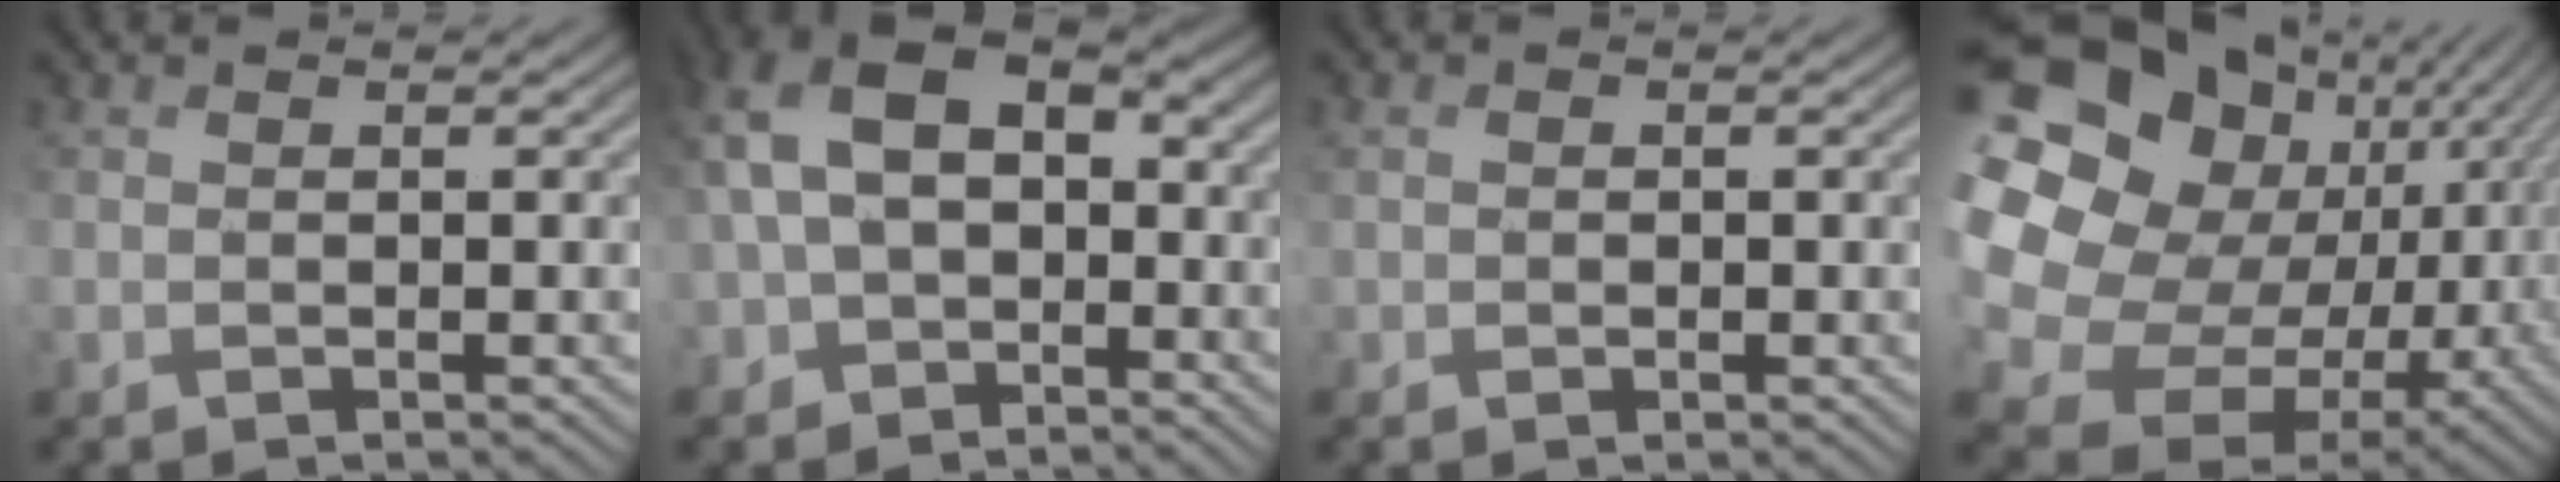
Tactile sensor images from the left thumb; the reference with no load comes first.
{"total": 10.9, "force": [-1.4, 7.7, 7.5], "torque": [-0.173, -0.004, -0.033]}
{"total": 1.5, "force": [0.0, 1.3, 0.7], "torque": [-0.016, -0.002, 0.001]}
{"total": 20.8, "force": [1.7, 16.6, 12.4], "torque": [-0.314, -0.028, 0.069]}